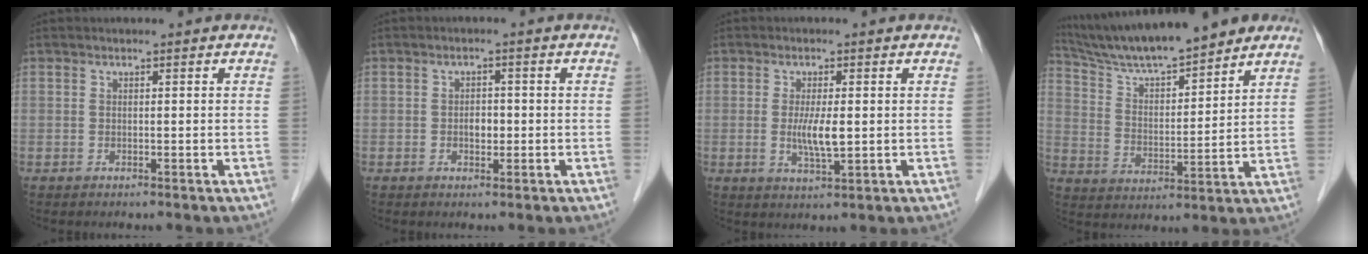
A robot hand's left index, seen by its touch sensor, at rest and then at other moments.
{"total": 2.0, "force": [-0.5, 1.3, 1.5], "torque": [-0.022, 0.005, -0.008]}
{"total": 4.4, "force": [-0.2, 0.7, 4.3], "torque": [-0.085, -0.007, -0.002]}
{"total": 15.3, "force": [13.6, 1.6, 6.9], "torque": [-0.123, 0.015, 0.232]}